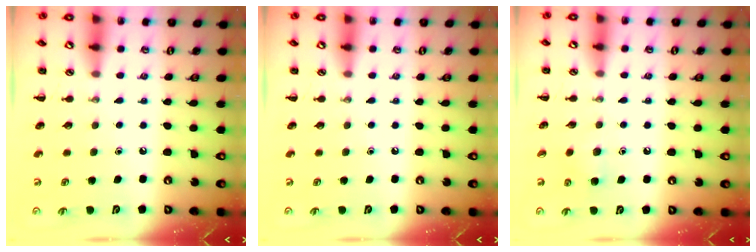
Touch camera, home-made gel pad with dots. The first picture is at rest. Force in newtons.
{"total": 0.0}
{"total": 3.8, "press": 3.4, "slide": 1.5}